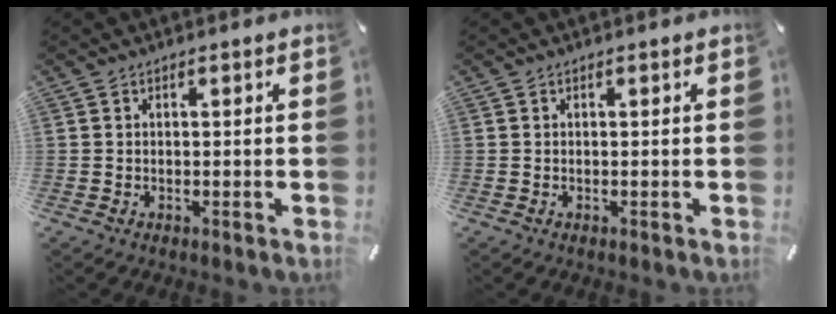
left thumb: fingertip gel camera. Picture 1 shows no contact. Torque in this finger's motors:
{"motor_torque": [-0.15, -0.10, -0.05, 0.02, 0.00]}